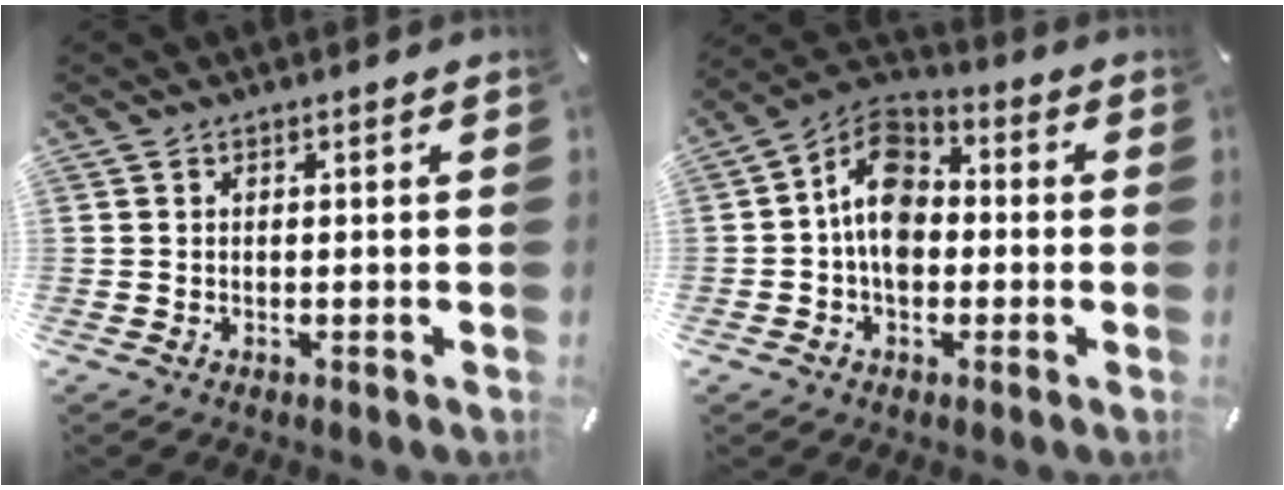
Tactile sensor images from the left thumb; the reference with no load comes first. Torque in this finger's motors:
{"motor_torque": [1.41, 2.17, 1.06, -0.42, 0.46]}